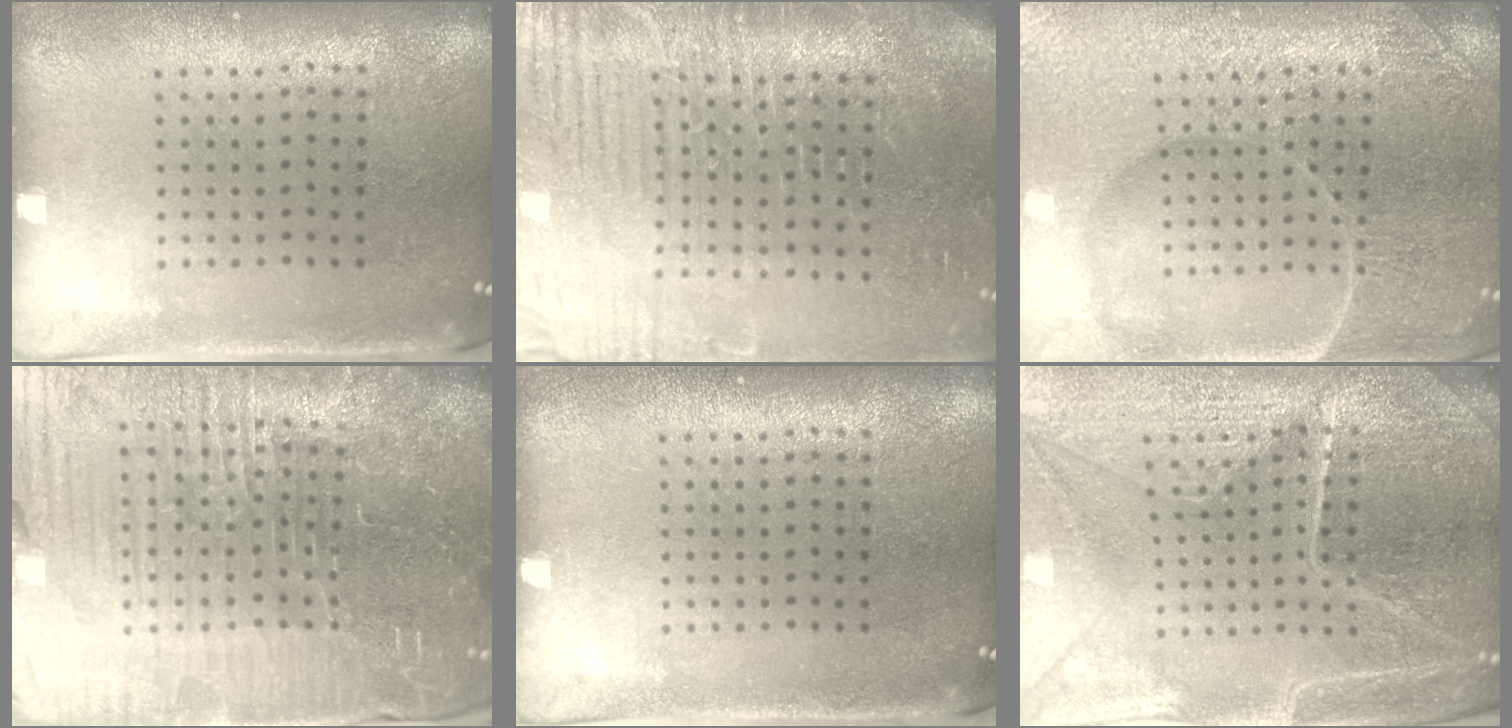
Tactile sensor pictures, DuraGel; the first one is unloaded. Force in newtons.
{"total": 4.3, "press": 4.0, "slide": 1.6}
{"total": 5.2, "press": 5.1, "slide": 0.6}
{"total": 7.4, "press": 6.6, "slide": 3.5}
{"total": 0.0}
{"total": 5.3, "press": 4.9, "slide": 1.9}